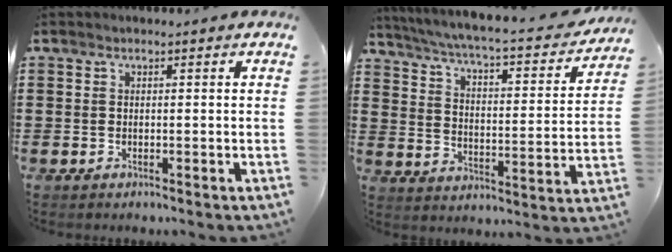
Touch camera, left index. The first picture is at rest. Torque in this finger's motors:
{"motor_torque": [1.25, -0.89, 1.05, 0.13]}